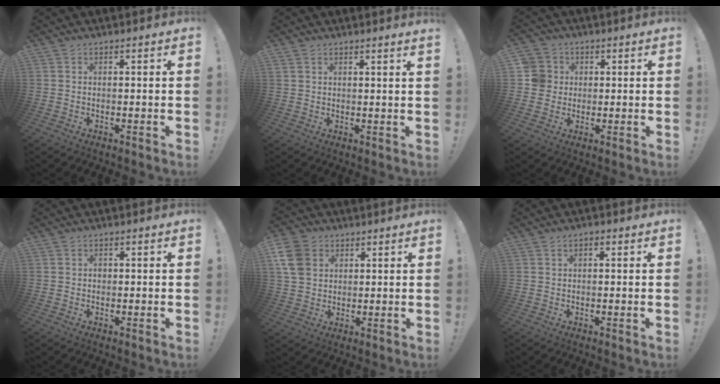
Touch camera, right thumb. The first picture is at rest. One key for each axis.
{"total": 1.5, "fx": 1.4, "fy": -0.2, "fz": 0.4, "tx": -0.003, "ty": -0.009, "tz": 0.026}
{"total": 6.4, "fx": 0.8, "fy": 6.1, "fz": 1.6, "tx": -0.026, "ty": 0.003, "tz": 0.019}
{"total": 0.9, "fx": -0.2, "fy": 0.7, "fz": 0.4, "tx": -0.008, "ty": 0.003, "tz": -0.005}
{"total": 12.0, "fx": 3.8, "fy": 10.1, "fz": 5.3, "tx": -0.088, "ty": -0.009, "tz": 0.079}
{"total": 1.0, "fx": 0.1, "fy": 0.6, "fz": 0.7, "tx": -0.010, "ty": 0.001, "tz": 0.000}